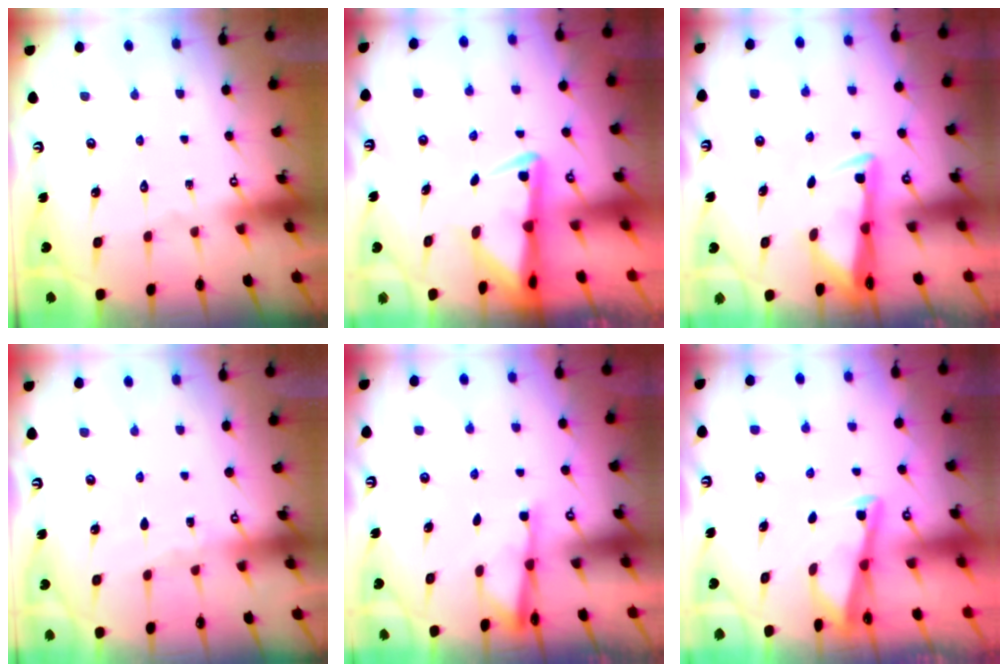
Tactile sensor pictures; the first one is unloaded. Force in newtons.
{"total": 3.5, "press": 3.4, "slide": 0.7}
{"total": 3.3, "press": 3.2, "slide": 0.9}
{"total": 2.4, "press": 2.4, "slide": 0.3}
{"total": 2.1, "press": 2.1, "slide": 0.3}
{"total": 2.9, "press": 2.9, "slide": 0.3}